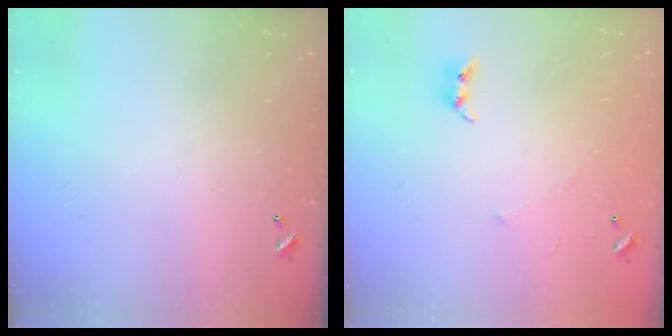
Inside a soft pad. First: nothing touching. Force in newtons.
{"total": 5.4, "press": 5.4, "slide": 0.7}